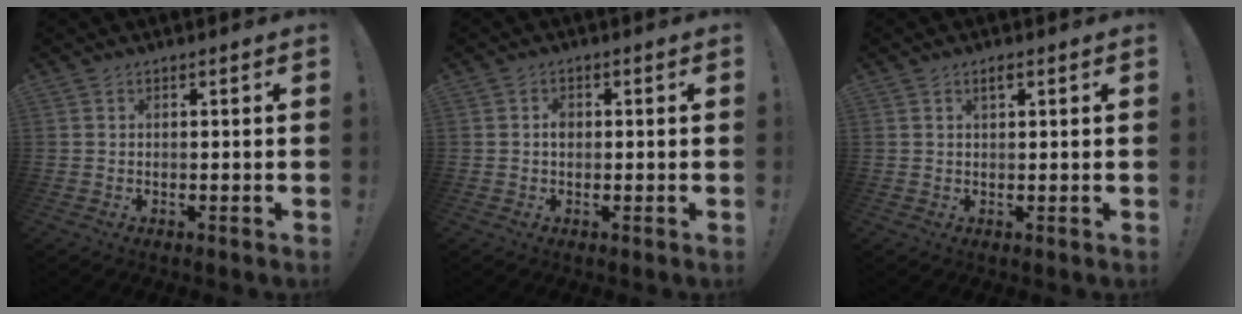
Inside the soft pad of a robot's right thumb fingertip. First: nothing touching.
{"total": 1.9, "force": [-0.2, 1.4, 1.2], "torque": [-0.009, 0.001, -0.007]}
{"total": 1.9, "force": [1.1, 0.7, 1.4], "torque": [-0.026, 0.001, 0.018]}